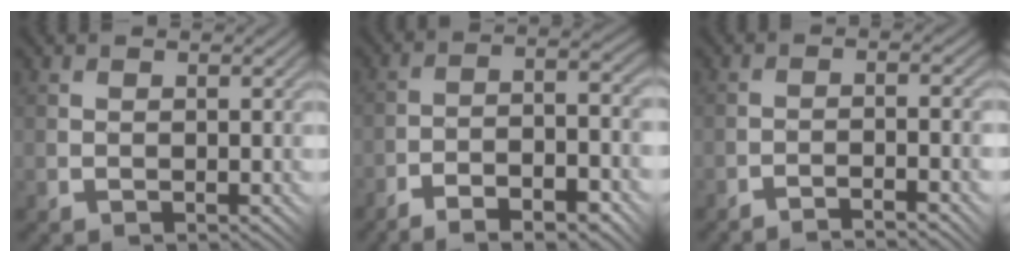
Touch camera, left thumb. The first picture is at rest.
{"total": 10.8, "force": [-6.7, 2.4, 8.1], "torque": [-0.132, 0.001, -0.110]}
{"total": 3.7, "force": [-3.0, -0.4, 2.2], "torque": [-0.034, 0.015, -0.054]}